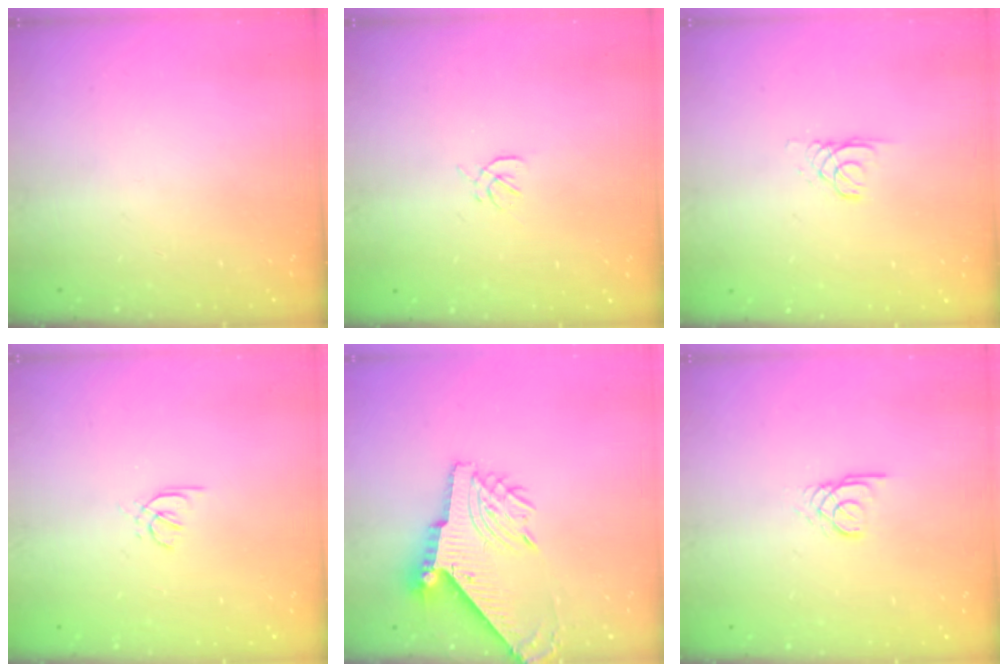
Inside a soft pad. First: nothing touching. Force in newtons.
{"total": 1.6, "press": 1.5, "slide": 0.6}
{"total": 1.1, "press": 1.1, "slide": 0.1}
{"total": 1.2, "press": 1.2, "slide": 0.4}
{"total": 12.0, "press": 11.9, "slide": 1.4}
{"total": 2.3, "press": 2.3, "slide": 0.2}